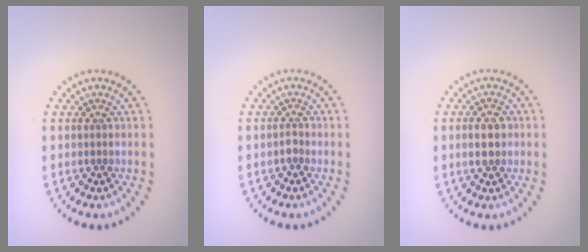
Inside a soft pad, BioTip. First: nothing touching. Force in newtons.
{"total": 0.7, "press": 0.4, "slide": 0.6}
{"total": 2.0, "press": 2.0, "slide": 0.1}